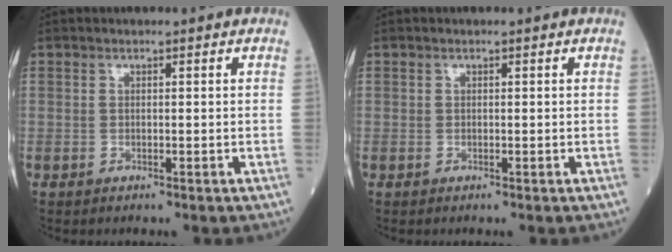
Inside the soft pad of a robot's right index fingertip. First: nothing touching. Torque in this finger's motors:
{"motor_torque": [-0.25, 0.01, -0.04, -0.01]}